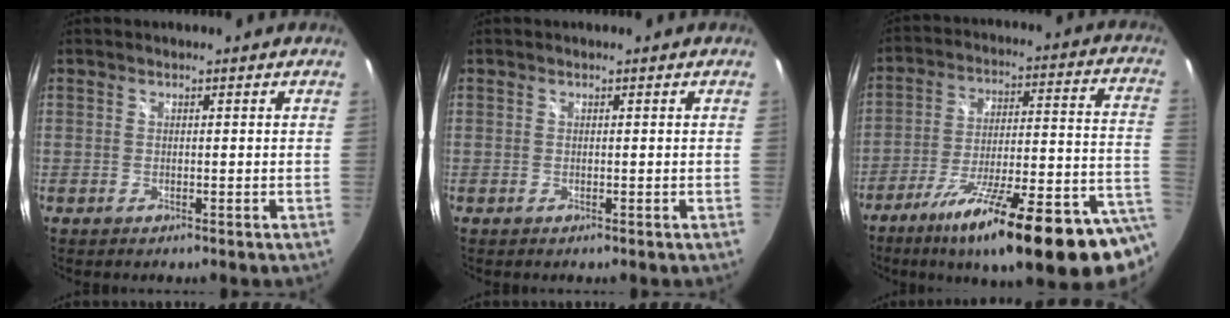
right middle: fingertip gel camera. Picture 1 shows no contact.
{"total": 0.0}
{"total": 27.0, "force": [-16.8, 3.9, 20.8], "torque": [-0.285, -0.053, -0.245]}